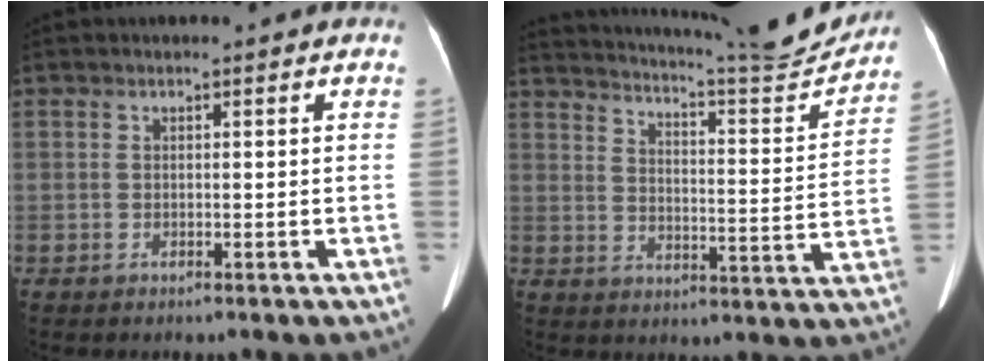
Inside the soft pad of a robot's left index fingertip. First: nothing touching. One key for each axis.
{"total": 18.4, "fx": 17.5, "fy": 0.4, "fz": 6.0, "tx": -0.103, "ty": -0.052, "tz": 0.231}